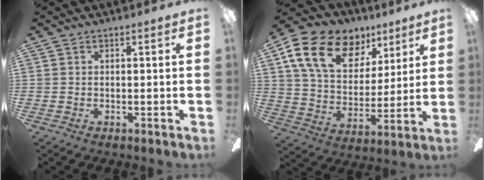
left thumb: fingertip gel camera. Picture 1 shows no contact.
{"total": 19.6, "force": [10.6, 12.4, 11.0], "torque": [-0.195, -0.037, 0.197]}